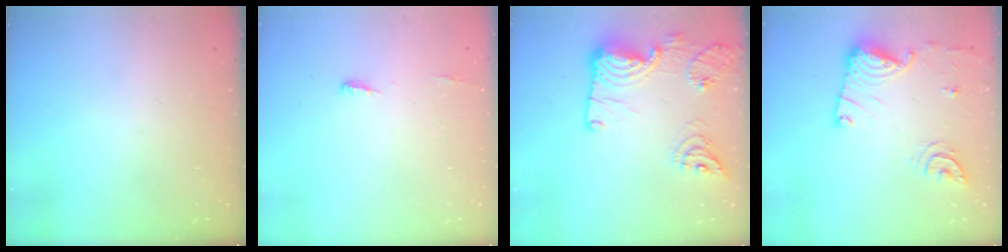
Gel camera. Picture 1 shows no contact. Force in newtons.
{"total": 3.7, "press": 3.5, "slide": 1.2}
{"total": 19.1, "press": 18.3, "slide": 5.5}
{"total": 14.2, "press": 14.2, "slide": 1.4}